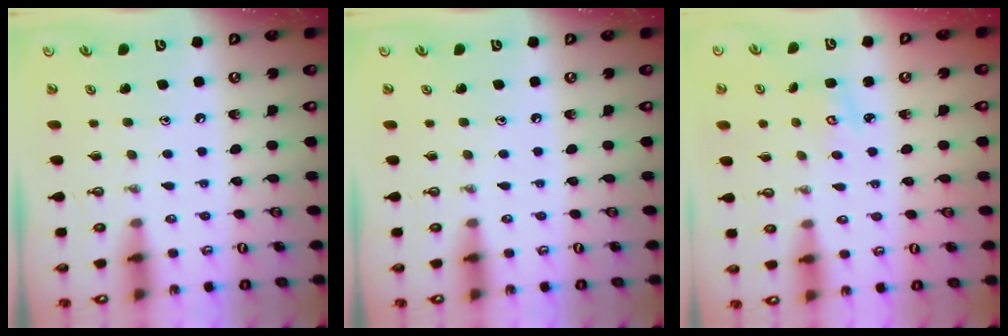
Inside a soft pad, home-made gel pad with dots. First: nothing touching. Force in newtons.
{"total": 0.0}
{"total": 2.7, "press": 2.7, "slide": 0.3}